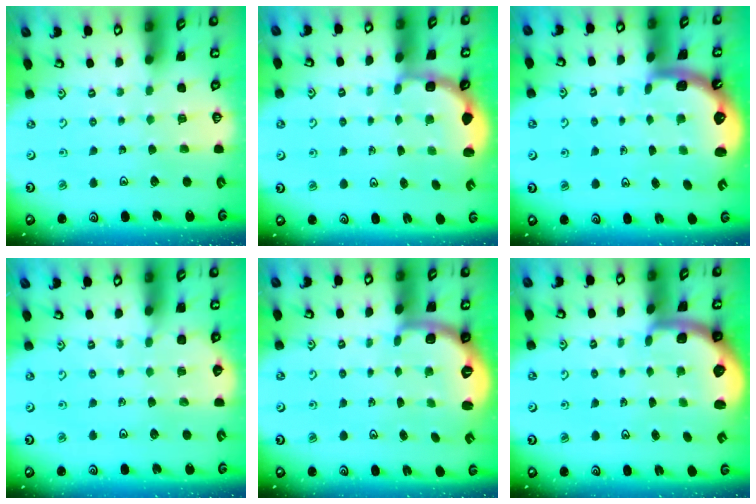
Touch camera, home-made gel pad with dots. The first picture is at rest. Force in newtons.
{"total": 2.8, "press": 2.5, "slide": 1.4}
{"total": 1.5, "press": 1.4, "slide": 0.6}
{"total": 2.3, "press": 2.2, "slide": 0.4}
{"total": 2.5, "press": 2.0, "slide": 1.5}
{"total": 1.7, "press": 1.6, "slide": 0.4}